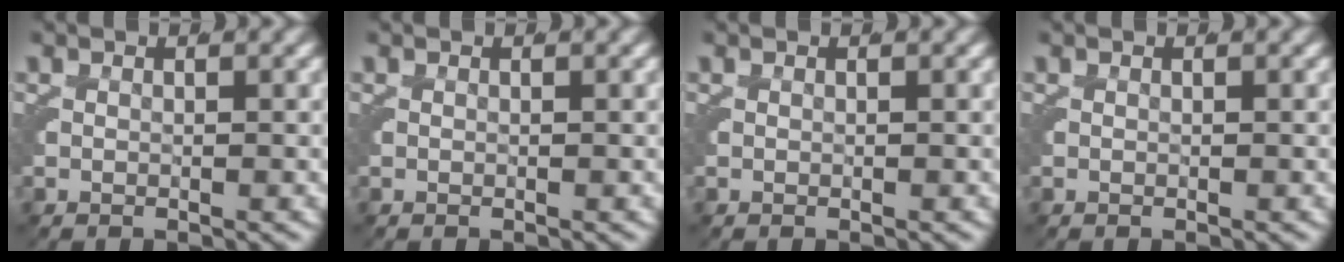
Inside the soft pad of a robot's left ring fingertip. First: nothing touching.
{"total": 0.0}
{"total": 0.0}
{"total": 0.0}